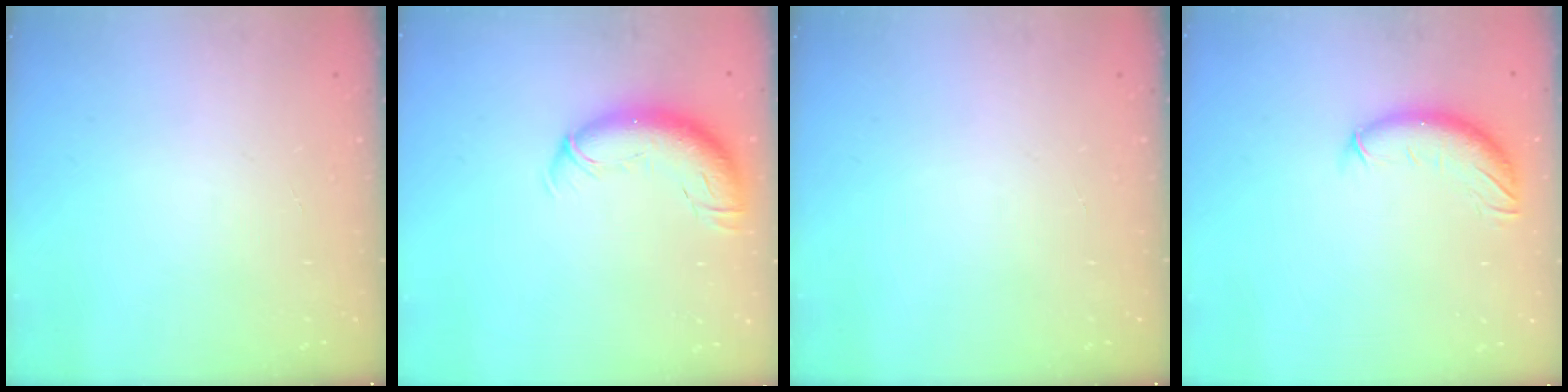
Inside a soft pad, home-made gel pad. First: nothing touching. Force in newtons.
{"total": 12.1, "press": 11.7, "slide": 3.1}
{"total": 0.0}
{"total": 10.2, "press": 10.0, "slide": 2.1}